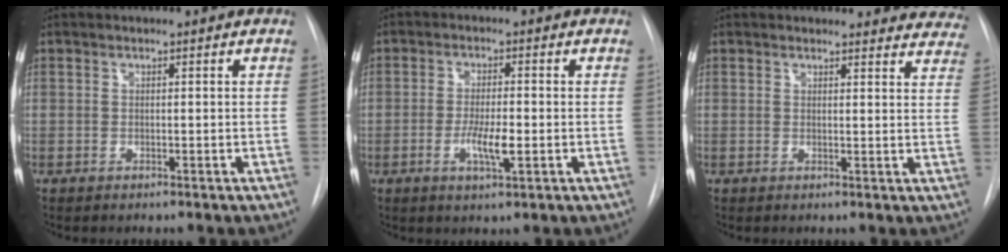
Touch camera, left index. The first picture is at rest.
{"total": 4.9, "force": [-2.0, 0.8, 4.4], "torque": [-0.082, -0.010, -0.031]}
{"total": 13.3, "force": [12.7, 3.4, 1.3], "torque": [0.022, -0.056, 0.107]}